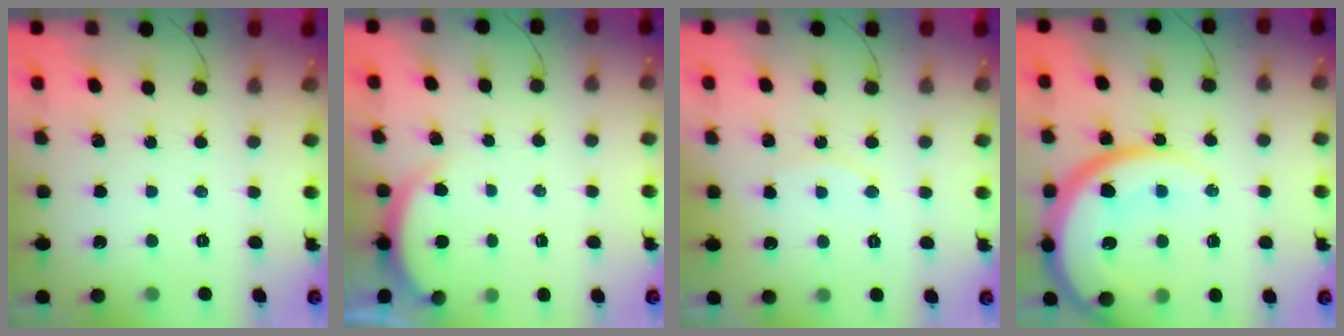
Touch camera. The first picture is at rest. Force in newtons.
{"total": 2.1, "press": 2.0, "slide": 0.5}
{"total": 6.1, "press": 6.1, "slide": 0.5}
{"total": 20.9, "press": 20.8, "slide": 1.8}